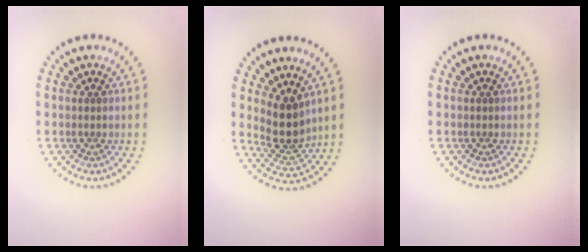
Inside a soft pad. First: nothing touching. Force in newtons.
{"total": 3.7, "press": 3.0, "slide": 2.2}
{"total": 0.0}